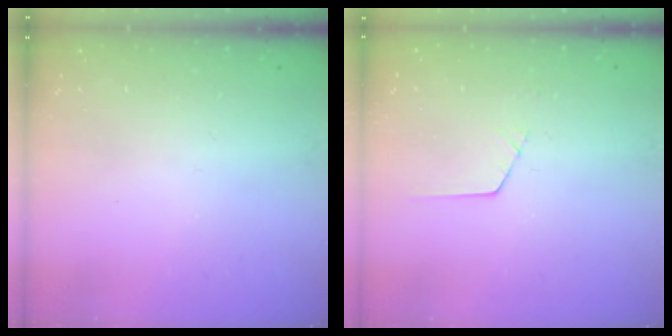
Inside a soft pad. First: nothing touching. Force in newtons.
{"total": 1.4, "press": 1.4, "slide": 0.1}